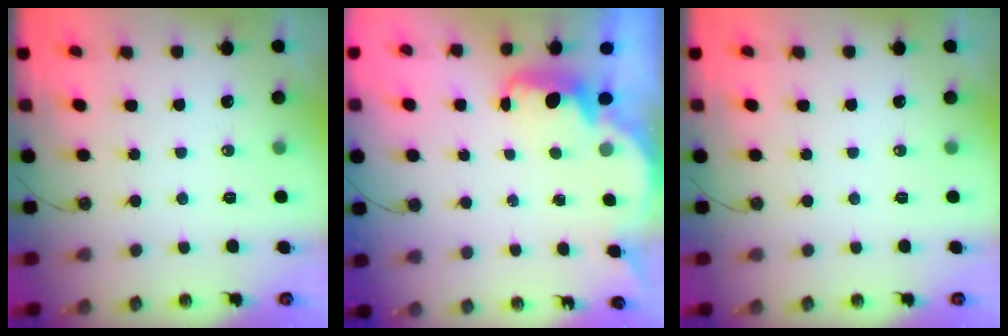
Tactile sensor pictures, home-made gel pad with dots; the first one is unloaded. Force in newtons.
{"total": 2.2, "press": 2.1, "slide": 0.6}
{"total": 0.0}